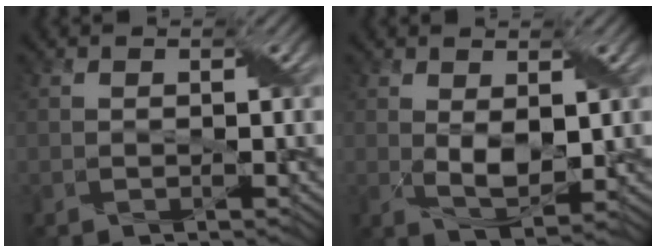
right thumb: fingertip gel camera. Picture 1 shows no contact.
{"total": 4.3, "force": [0.6, 2.2, 3.7], "torque": [-0.080, -0.007, 0.017]}